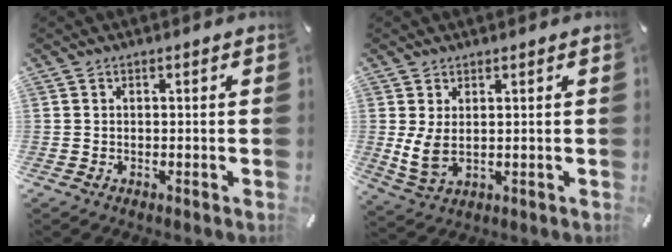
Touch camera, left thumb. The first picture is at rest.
{"total": 5.8, "force": [1.1, 3.2, 4.7], "torque": [-0.114, -0.007, 0.021]}